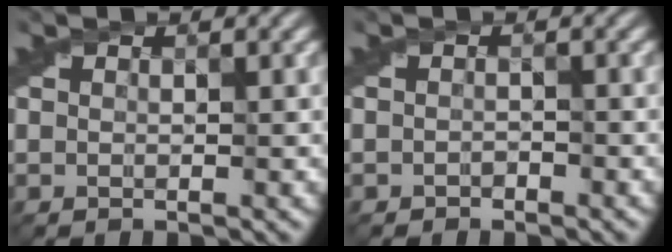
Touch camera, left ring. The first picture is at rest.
{"total": 0.9, "force": [-0.8, 0.5, 0.2], "torque": [0.005, -0.008, -0.020]}